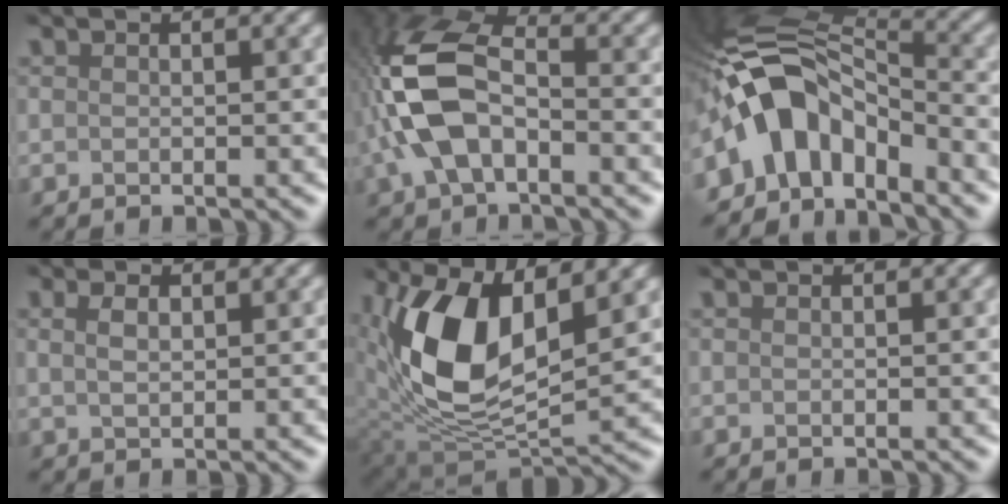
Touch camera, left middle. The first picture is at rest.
{"total": 7.1, "force": [-2.1, 4.0, 5.5], "torque": [-0.156, 0.019, -0.032]}
{"total": 7.8, "force": [-4.6, 4.4, 4.6], "torque": [-0.089, 0.016, -0.077]}
{"total": 0.6, "force": [0.3, -0.5, -0.2], "torque": [-0.014, 0.004, 0.024]}
{"total": 8.6, "force": [2.3, 4.5, 7.0], "torque": [-0.178, -0.009, 0.059]}
{"total": 0.0}